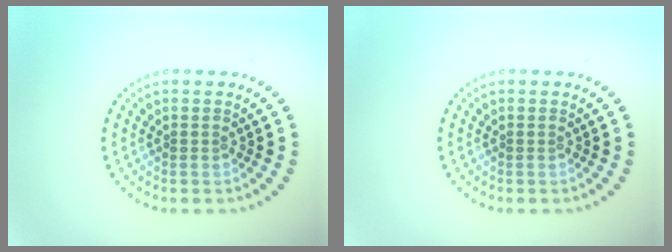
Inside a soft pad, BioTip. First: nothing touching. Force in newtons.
{"total": 0.0}